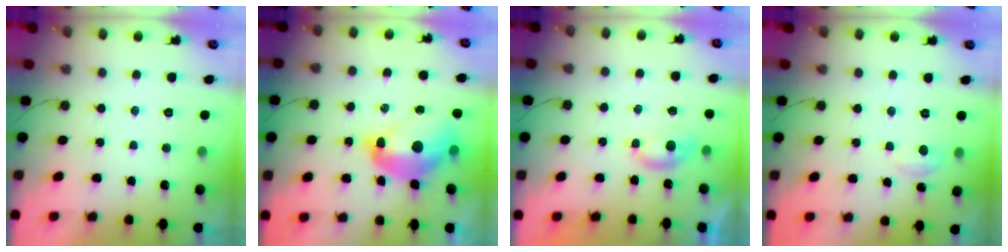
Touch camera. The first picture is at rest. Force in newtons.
{"total": 14.0, "press": 14.0, "slide": 1.2}
{"total": 3.8, "press": 3.8, "slide": 0.6}
{"total": 4.9, "press": 4.9, "slide": 0.6}